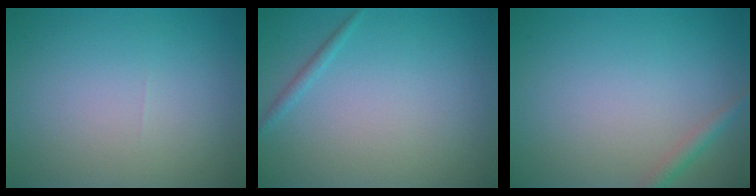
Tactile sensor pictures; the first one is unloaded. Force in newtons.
{"total": 0.8, "press": 0.8, "slide": 0.0}
{"total": 1.3, "press": 1.3, "slide": 0.0}